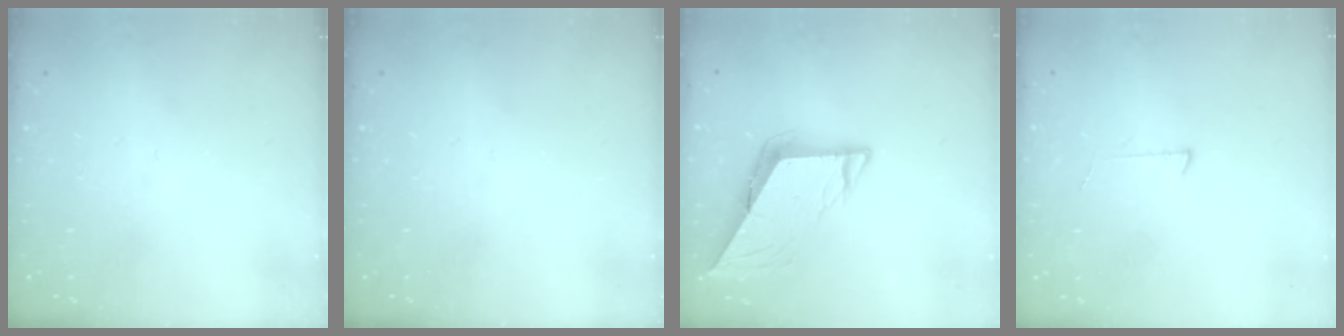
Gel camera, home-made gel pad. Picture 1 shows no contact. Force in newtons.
{"total": 0.0}
{"total": 8.0, "press": 8.0, "slide": 0.5}
{"total": 3.0, "press": 3.0, "slide": 0.3}